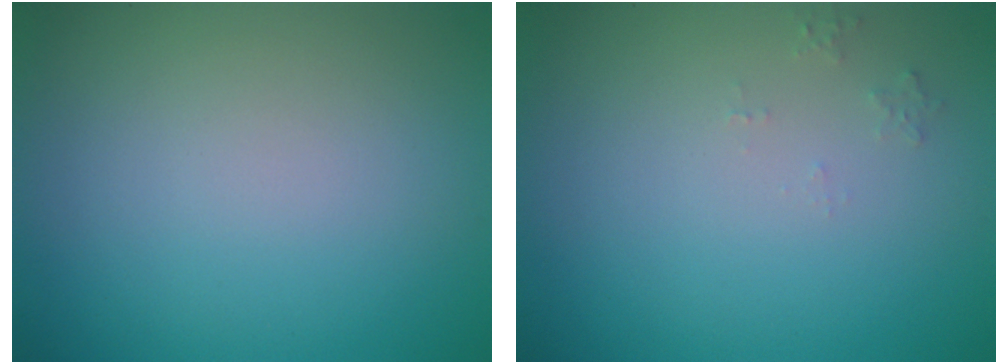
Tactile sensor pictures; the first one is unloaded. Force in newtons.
{"total": 0.8, "press": 0.7, "slide": 0.2}